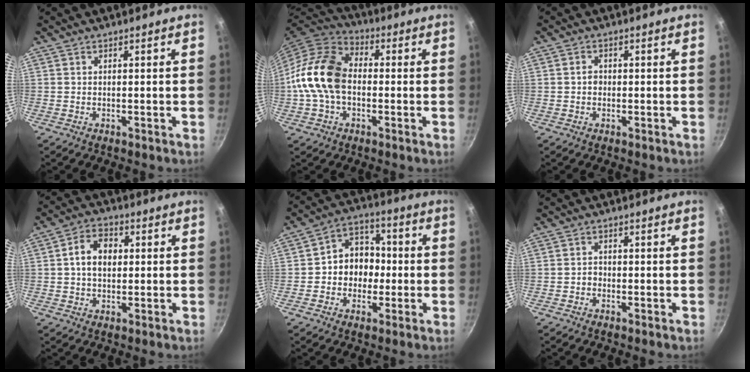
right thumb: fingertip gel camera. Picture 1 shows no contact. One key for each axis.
{"total": 15.3, "fx": -0.9, "fy": 10.7, "fz": 10.9, "tx": -0.182, "ty": 0.033, "tz": -0.034}
{"total": 1.7, "fx": -0.1, "fy": 1.5, "fz": 0.9, "tx": -0.011, "ty": 0.007, "tz": -0.004}
{"total": 7.5, "fx": 0.9, "fy": 5.5, "fz": 5.1, "tx": -0.070, "ty": 0.013, "tz": 0.006}
{"total": 10.1, "fx": -0.9, "fy": 8.6, "fz": 5.2, "tx": -0.027, "ty": 0.030, "tz": -0.030}
{"total": 1.3, "fx": -0.6, "fy": 1.0, "fz": 0.4, "tx": -0.003, "ty": 0.006, "tz": -0.012}